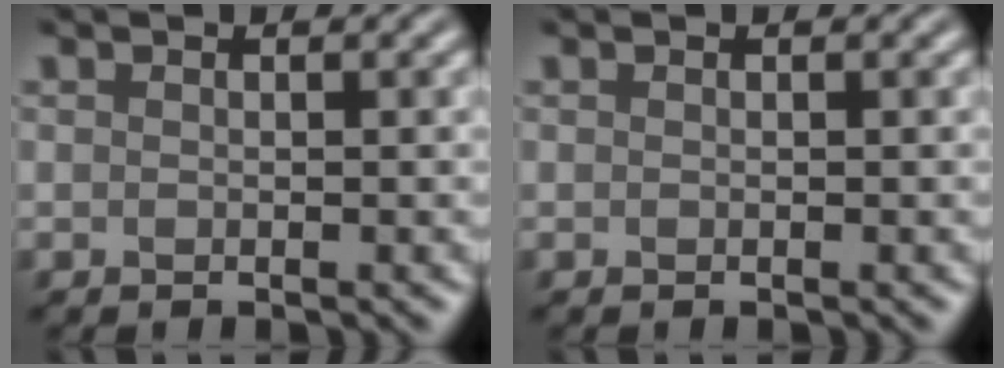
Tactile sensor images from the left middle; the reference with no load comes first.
{"total": 0.0}